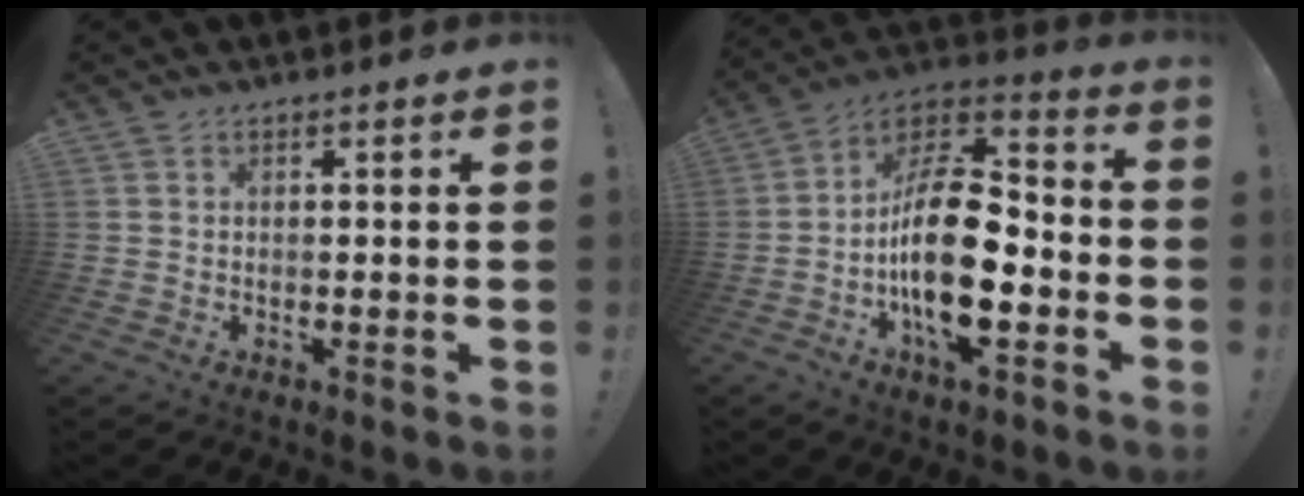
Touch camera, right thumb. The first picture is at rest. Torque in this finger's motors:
{"motor_torque": [0.47, 0.82, 1.92, -0.85, 0.25]}